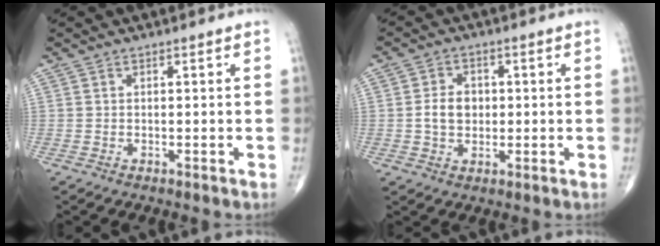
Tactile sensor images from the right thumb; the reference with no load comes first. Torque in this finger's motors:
{"motor_torque": [0.90, 0.87, 0.57, 0.10, 0.02]}